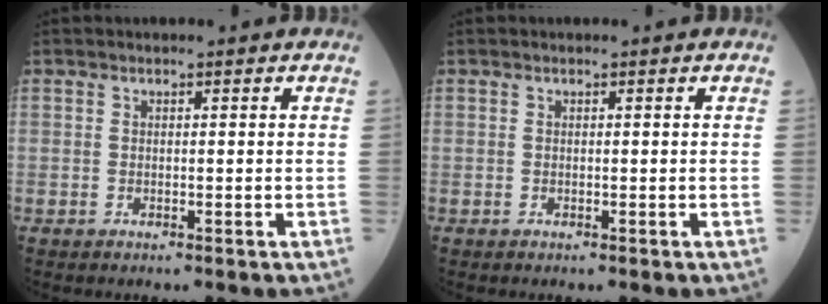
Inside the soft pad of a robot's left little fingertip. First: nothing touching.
{"total": 0.0}